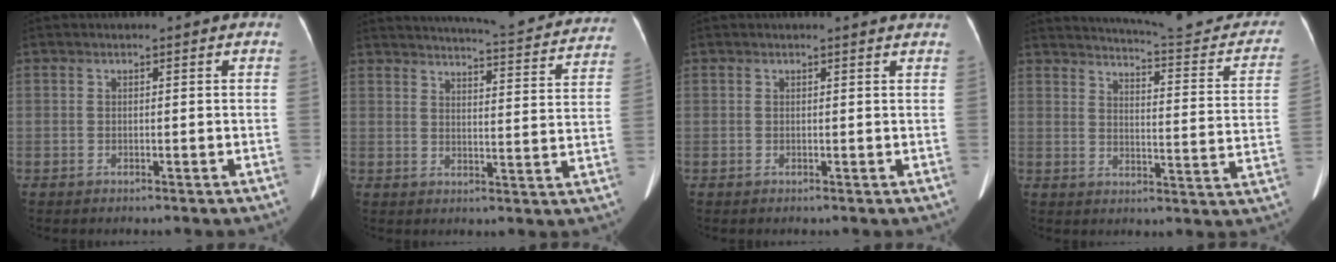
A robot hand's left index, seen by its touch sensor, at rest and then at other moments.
{"total": 24.1, "force": [22.6, 2.2, 8.1], "torque": [-0.115, -0.055, 0.267]}
{"total": 2.0, "force": [1.9, -0.2, 0.5], "torque": [-0.013, -0.003, 0.015]}
{"total": 20.0, "force": [18.6, 2.4, 6.9], "torque": [-0.086, -0.055, 0.218]}